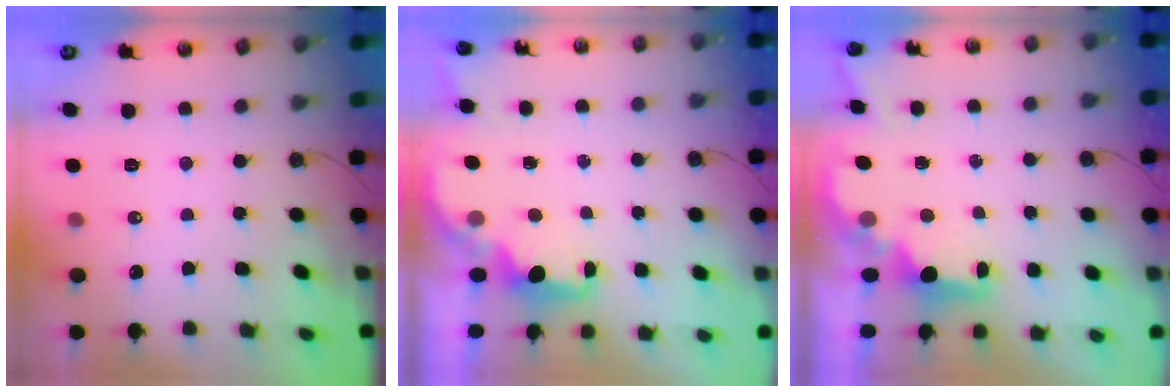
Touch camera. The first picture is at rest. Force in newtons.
{"total": 2.2, "press": 2.1, "slide": 0.6}
{"total": 3.4, "press": 3.3, "slide": 0.4}